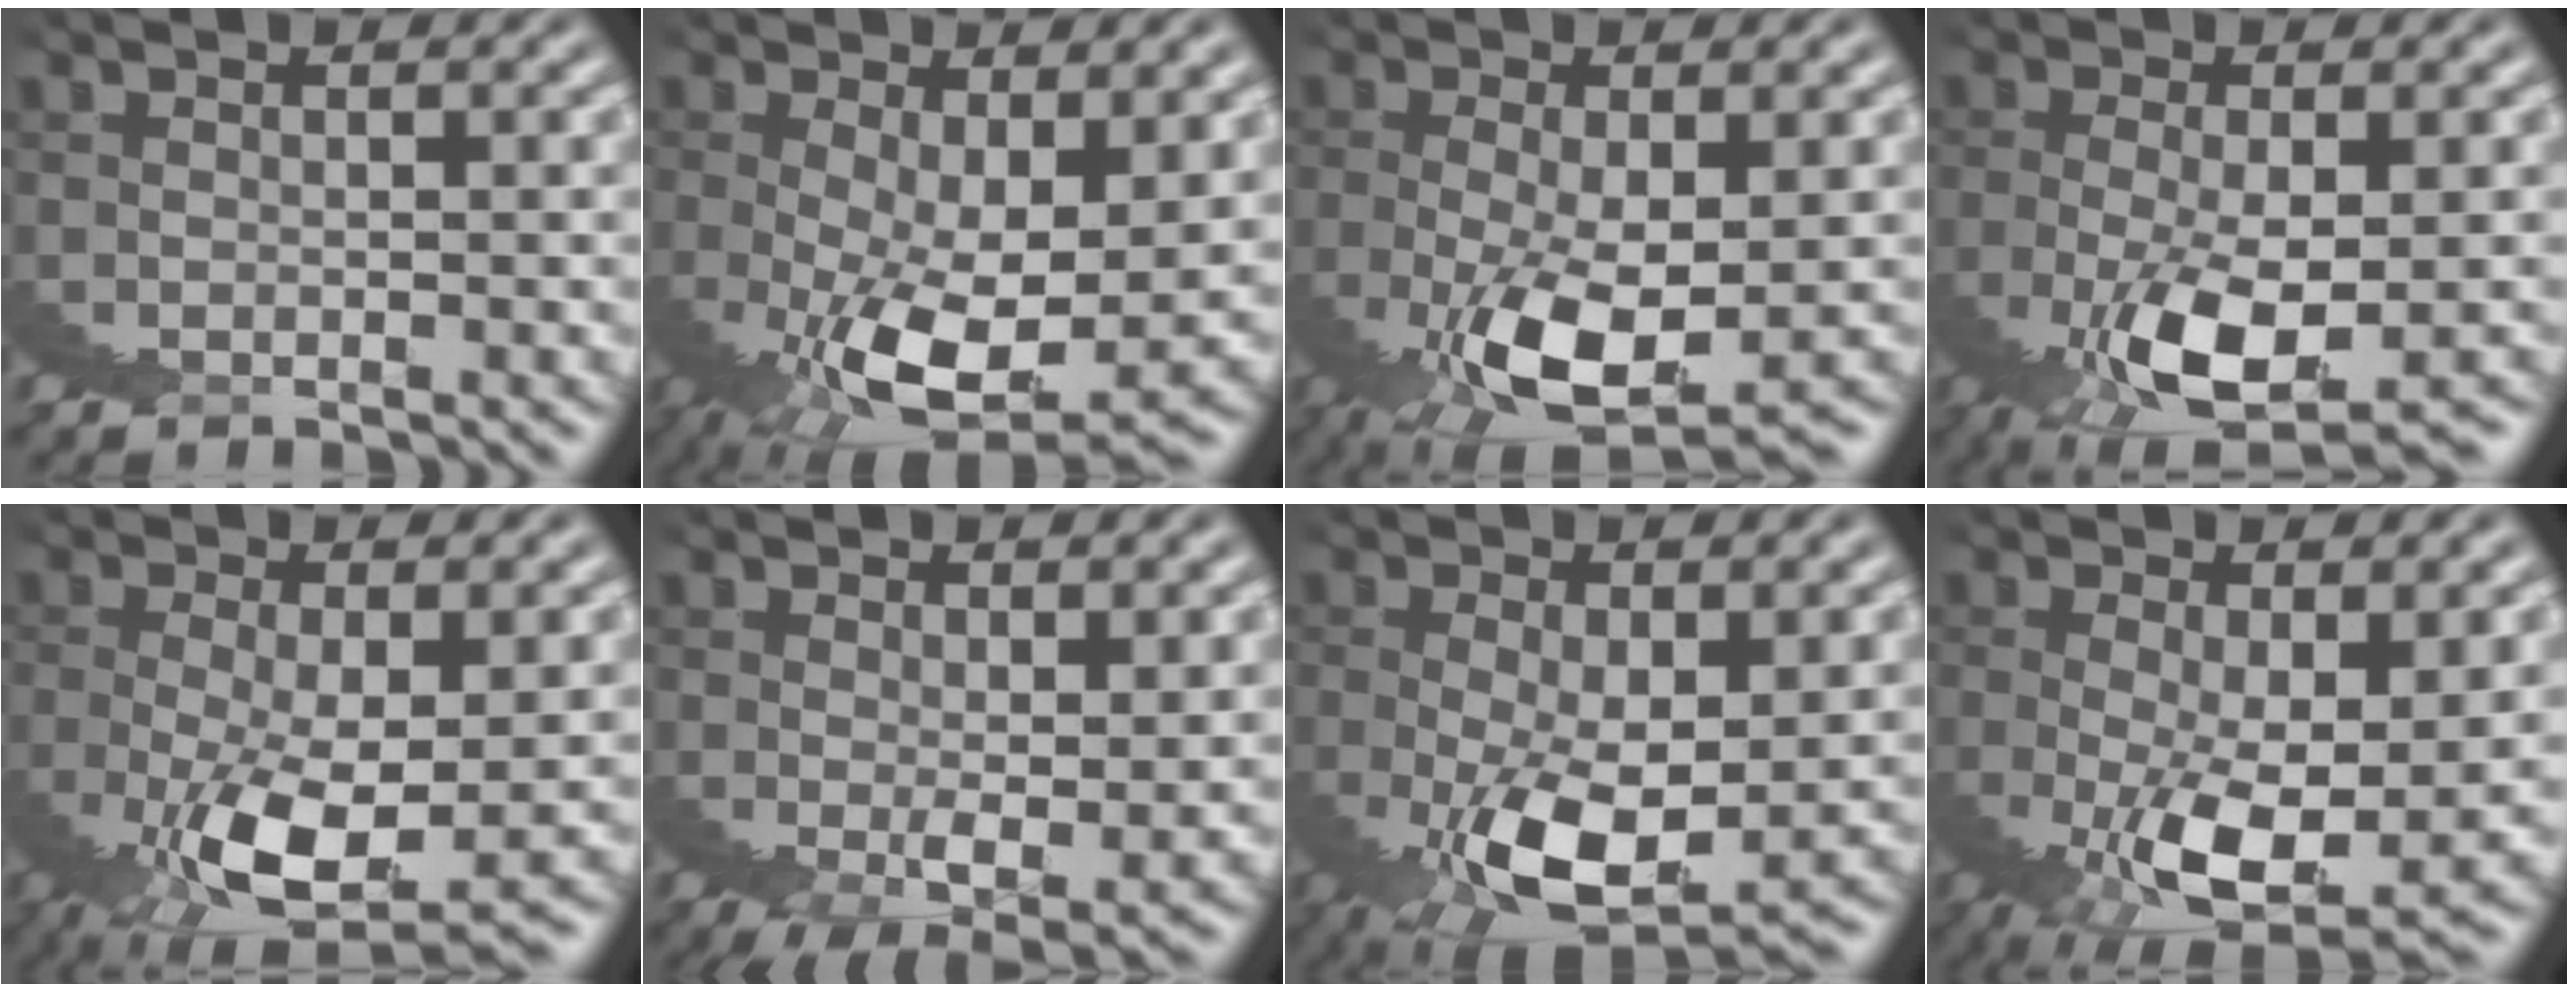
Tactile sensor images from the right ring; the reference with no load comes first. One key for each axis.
{"total": 4.8, "fx": -0.1, "fy": -0.2, "fz": 4.8, "tx": -0.053, "ty": 0.016, "tz": -0.010}
{"total": 4.9, "fx": -1.9, "fy": -0.6, "fz": 4.4, "tx": -0.053, "ty": 0.011, "tz": -0.030}
{"total": 4.6, "fx": -1.9, "fy": -0.7, "fz": 4.2, "tx": -0.051, "ty": 0.017, "tz": -0.034}
{"total": 4.6, "fx": -1.4, "fy": -1.0, "fz": 4.3, "tx": -0.052, "ty": 0.019, "tz": -0.031}
{"total": 2.8, "fx": 2.0, "fy": -1.0, "fz": 1.6, "tx": 0.009, "ty": 0.032, "tz": 0.016}
{"total": 4.7, "fx": -1.1, "fy": -0.2, "fz": 4.6, "tx": -0.048, "ty": 0.015, "tz": -0.020}
{"total": 4.4, "fx": -0.1, "fy": -1.4, "fz": 4.1, "tx": -0.038, "ty": 0.027, "tz": -0.015}